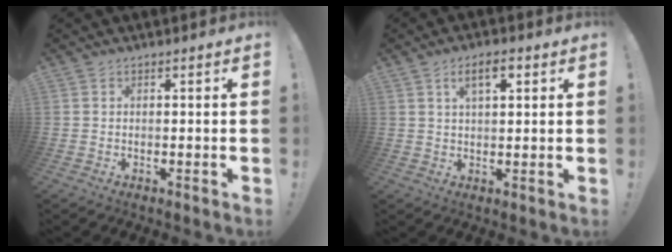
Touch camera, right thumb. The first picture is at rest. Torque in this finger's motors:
{"motor_torque": [0.04, 0.12, 0.65, 0.21, 0.02]}